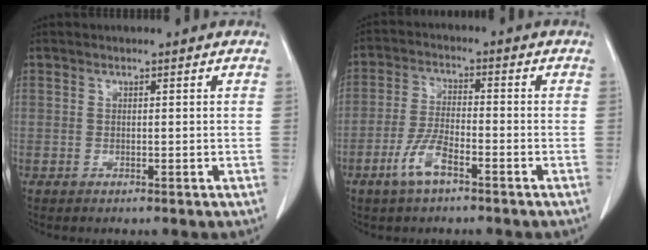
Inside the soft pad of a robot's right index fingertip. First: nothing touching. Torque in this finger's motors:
{"motor_torque": [0.58, -0.55, 0.21, 0.05]}